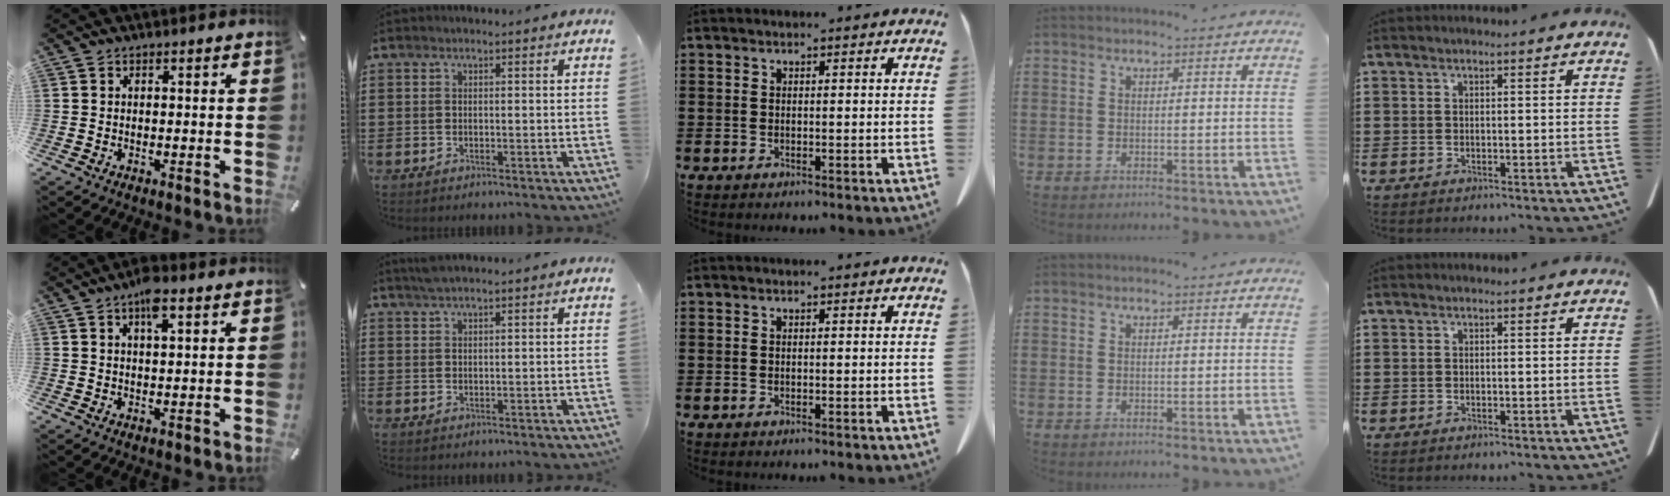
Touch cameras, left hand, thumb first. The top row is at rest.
{"thumb": {"total": 5.2, "force": [2.8, 1.7, 4.0], "torque": [-0.072, 0.000, 0.044]}, "index": {"total": 1.9, "force": [1.7, 0.1, 1.0], "torque": [-0.021, 0.000, 0.031]}}